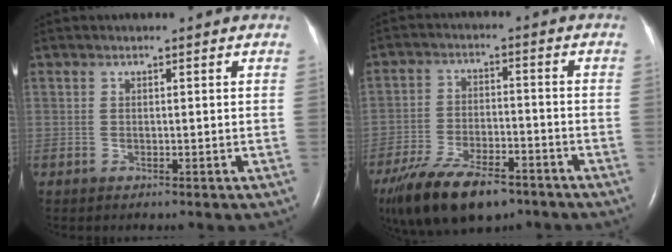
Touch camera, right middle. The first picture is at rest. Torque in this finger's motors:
{"motor_torque": [1.08, -1.06, 0.46, 0.19]}